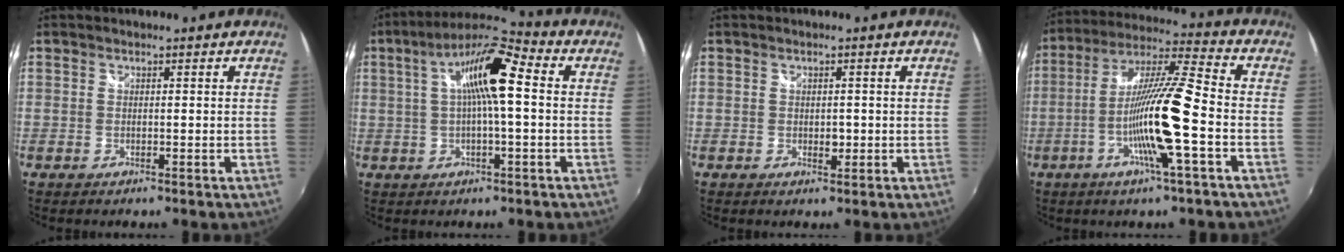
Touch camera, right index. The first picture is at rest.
{"total": 12.1, "force": [1.8, 2.3, 11.8], "torque": [-0.208, 0.023, 0.025]}
{"total": 1.5, "force": [-0.2, 1.2, 0.9], "torque": [-0.011, -0.001, -0.002]}
{"total": 15.5, "force": [-4.7, 0.1, 14.8], "torque": [-0.283, -0.002, -0.096]}